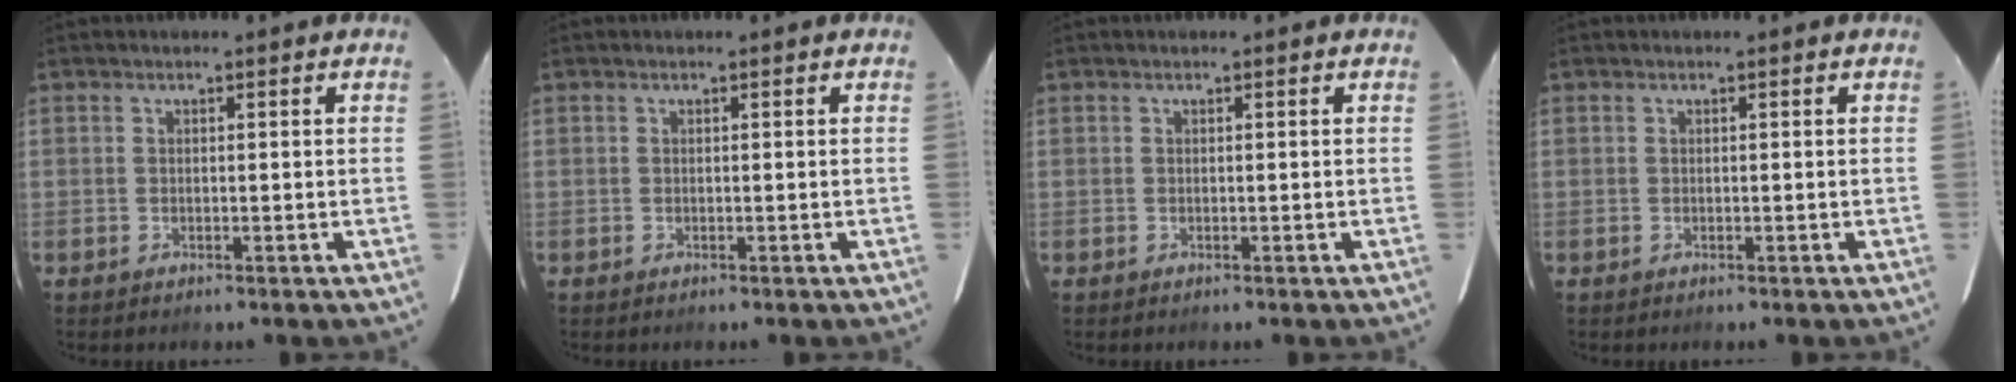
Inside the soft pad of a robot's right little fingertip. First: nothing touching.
{"total": 0.0}
{"total": 0.0}
{"total": 0.0}